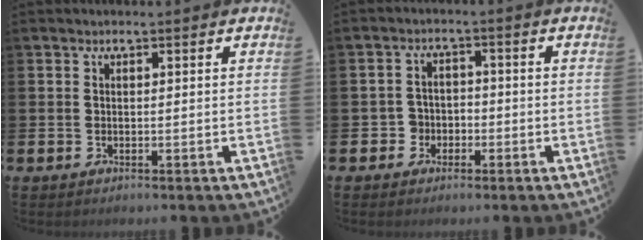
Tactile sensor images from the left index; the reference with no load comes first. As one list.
[{"total": 2.1, "force": [-1.1, 1.8, 0.2], "torque": [-0.008, 0.003, -0.027]}]